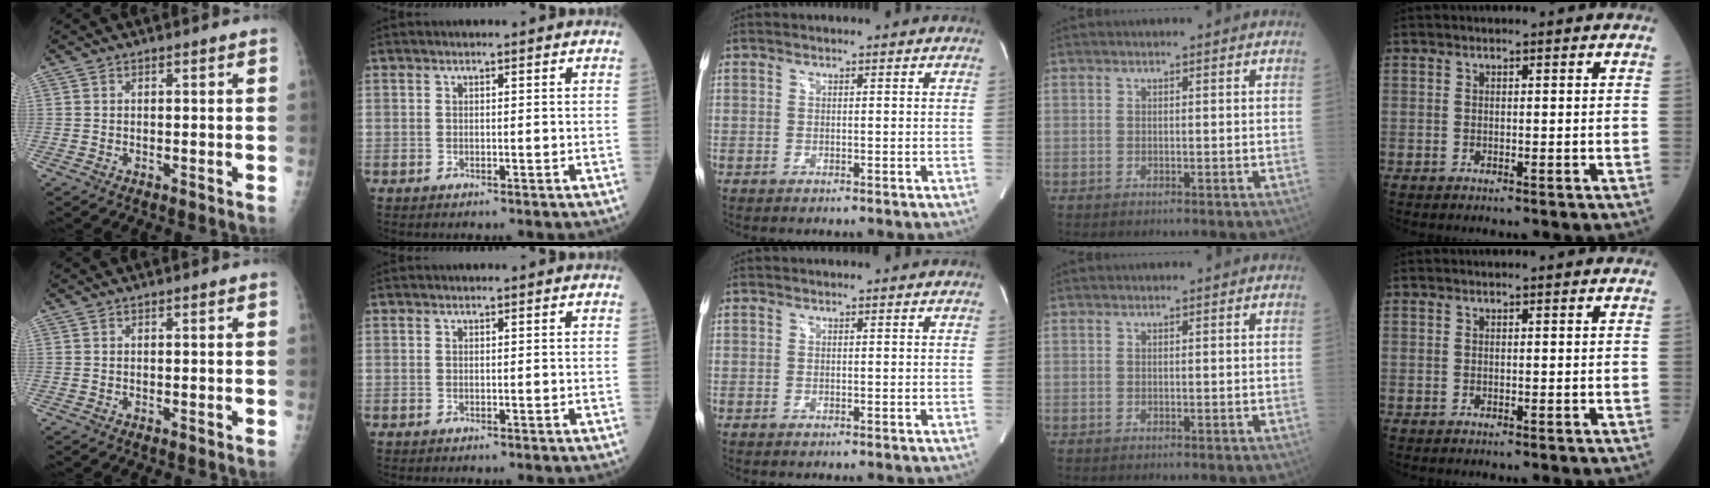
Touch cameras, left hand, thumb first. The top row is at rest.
{}